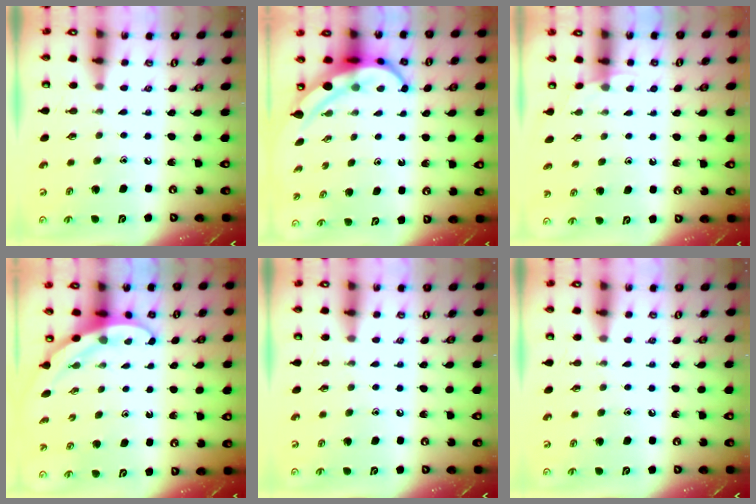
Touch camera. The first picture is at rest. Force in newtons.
{"total": 6.1, "press": 6.1, "slide": 0.6}
{"total": 2.7, "press": 2.7, "slide": 0.1}
{"total": 3.1, "press": 3.1, "slide": 0.1}
{"total": 0.0}
{"total": 0.0}